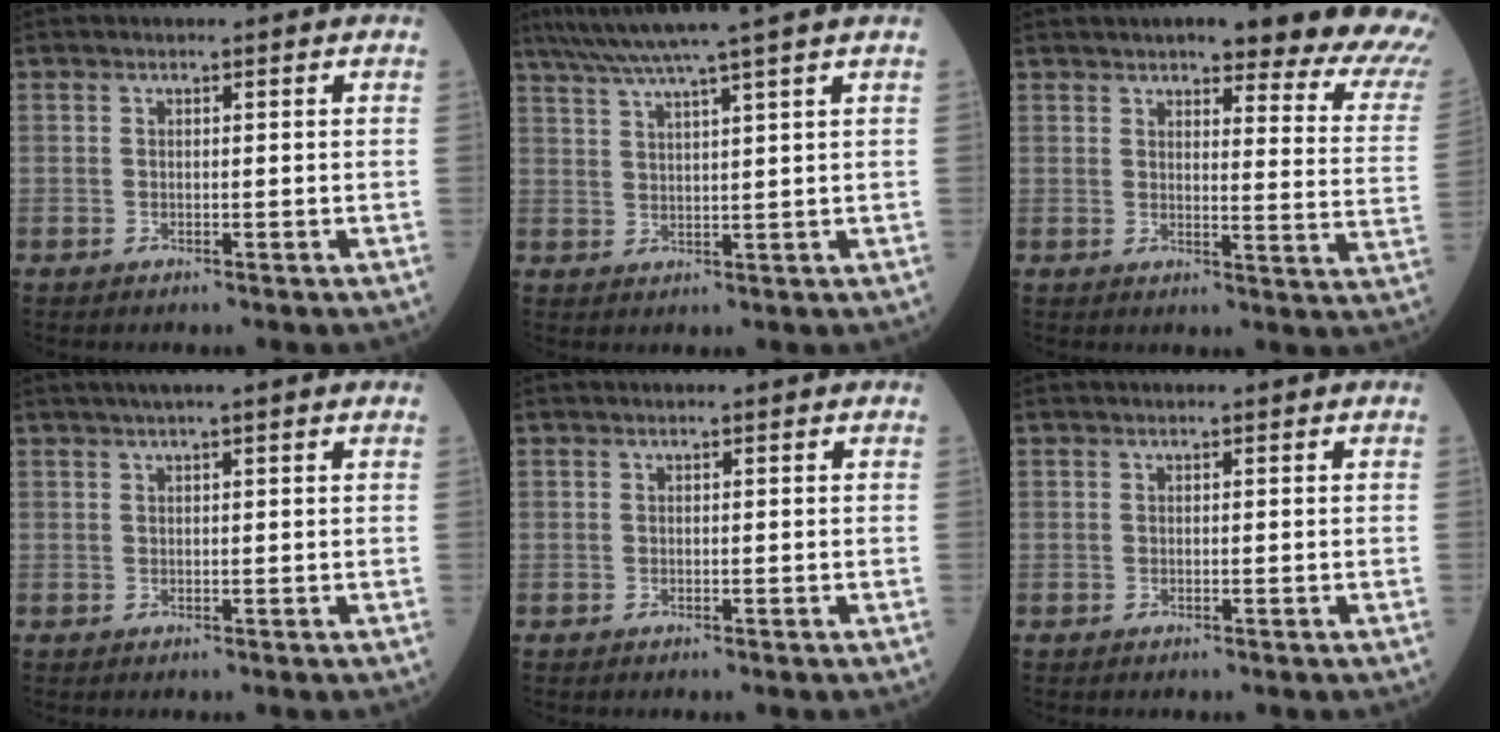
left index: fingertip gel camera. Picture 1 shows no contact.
{"total": 9.0, "force": [7.3, -2.5, 4.6], "torque": [-0.076, 0.009, 0.113]}
{"total": 19.1, "force": [16.3, 2.4, 9.7], "torque": [-0.102, -0.053, 0.170]}
{"total": 3.3, "force": [2.4, -0.2, 2.3], "torque": [-0.035, 0.023, 0.038]}
{"total": 0.0}
{"total": 0.0}